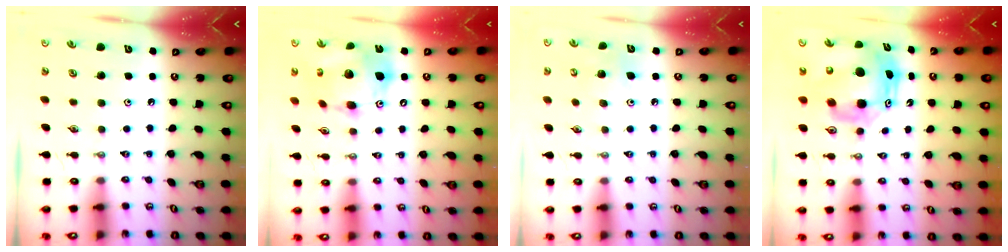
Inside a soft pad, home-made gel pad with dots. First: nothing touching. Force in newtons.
{"total": 16.0, "press": 15.9, "slide": 2.0}
{"total": 5.3, "press": 4.9, "slide": 1.9}
{"total": 12.9, "press": 12.8, "slide": 1.4}